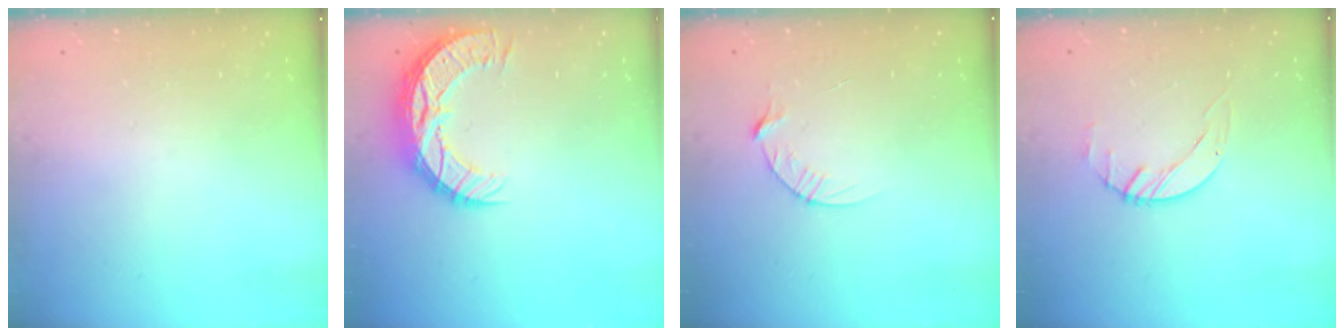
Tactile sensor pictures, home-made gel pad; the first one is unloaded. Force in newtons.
{"total": 12.2, "press": 12.2, "slide": 0.8}
{"total": 4.4, "press": 4.4, "slide": 0.6}
{"total": 1.4, "press": 1.4, "slide": 0.2}